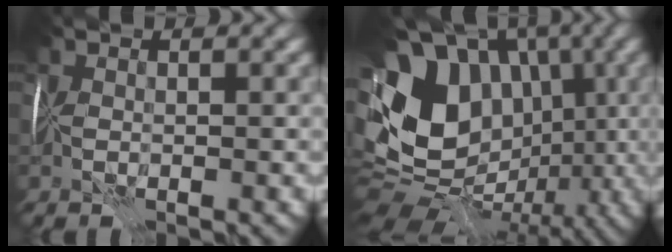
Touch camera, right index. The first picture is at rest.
{"total": 12.7, "force": [-0.1, 9.5, 8.5], "torque": [-0.146, 0.011, -0.012]}